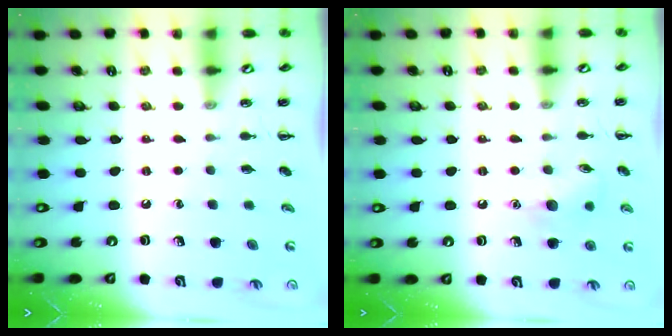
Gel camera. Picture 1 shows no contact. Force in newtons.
{"total": 8.1, "press": 7.9, "slide": 1.5}